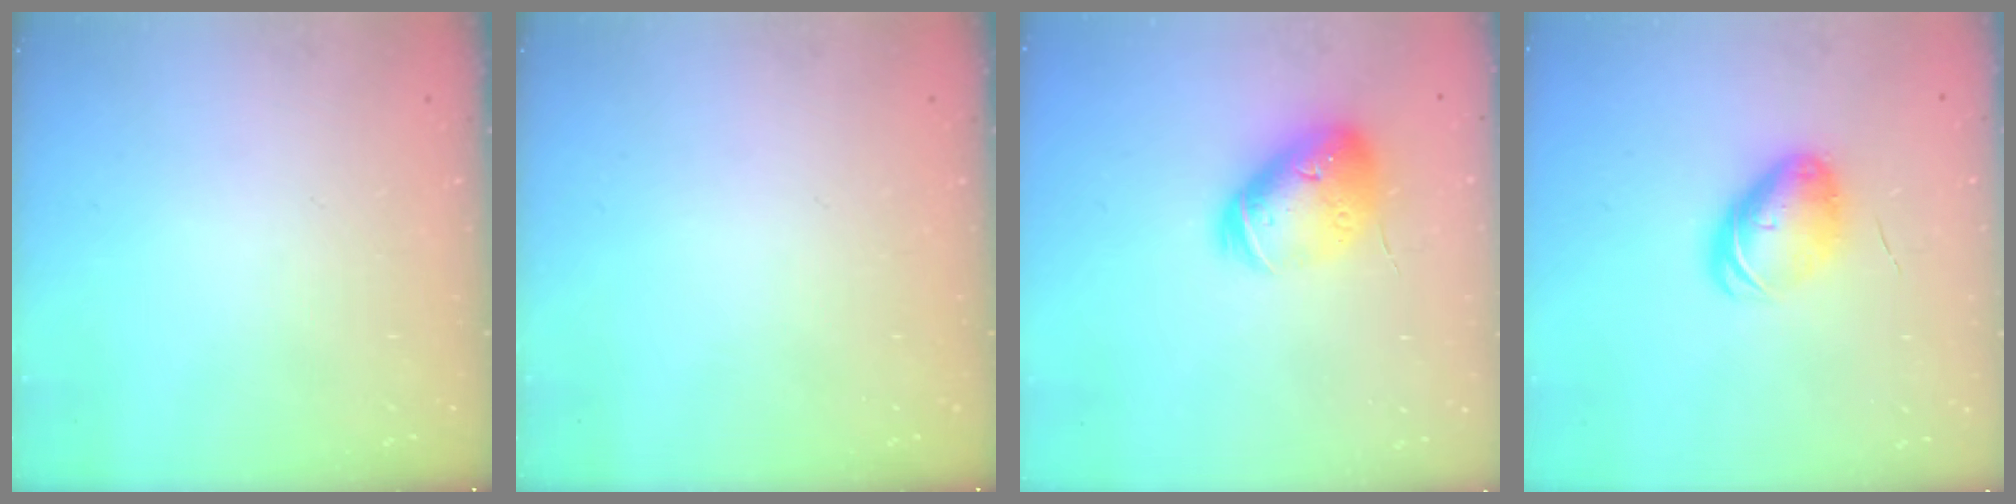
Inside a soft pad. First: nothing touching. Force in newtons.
{"total": 0.0}
{"total": 17.1, "press": 16.9, "slide": 2.4}
{"total": 9.1, "press": 8.8, "slide": 2.0}